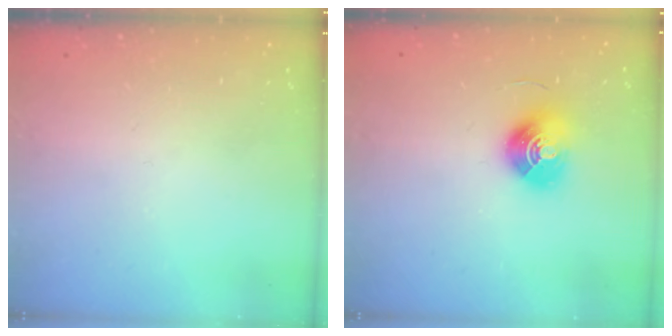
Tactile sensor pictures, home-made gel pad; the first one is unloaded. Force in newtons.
{"total": 9.9, "press": 9.9, "slide": 0.9}